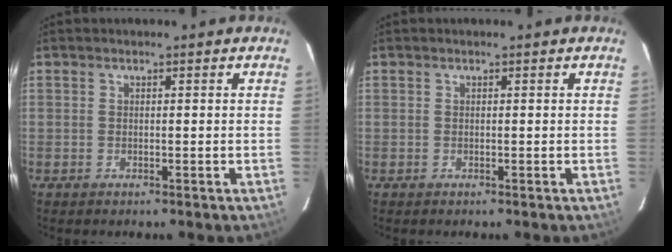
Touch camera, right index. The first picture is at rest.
{"total": 0.0}